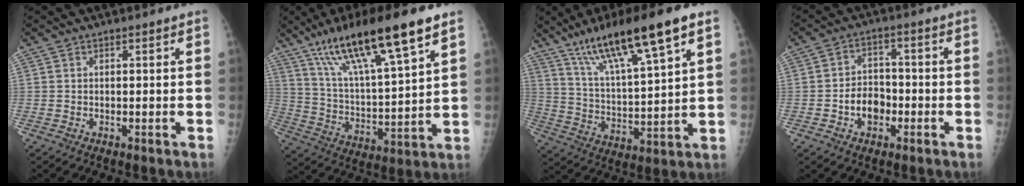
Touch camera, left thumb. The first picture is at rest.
{"total": 20.9, "force": [12.9, 3.5, 16.1], "torque": [-0.274, -0.036, 0.234]}
{"total": 18.2, "force": [10.8, 2.8, 14.4], "torque": [-0.242, -0.033, 0.197]}
{"total": 6.6, "force": [-2.2, 4.9, 3.8], "torque": [-0.036, 0.024, -0.041]}